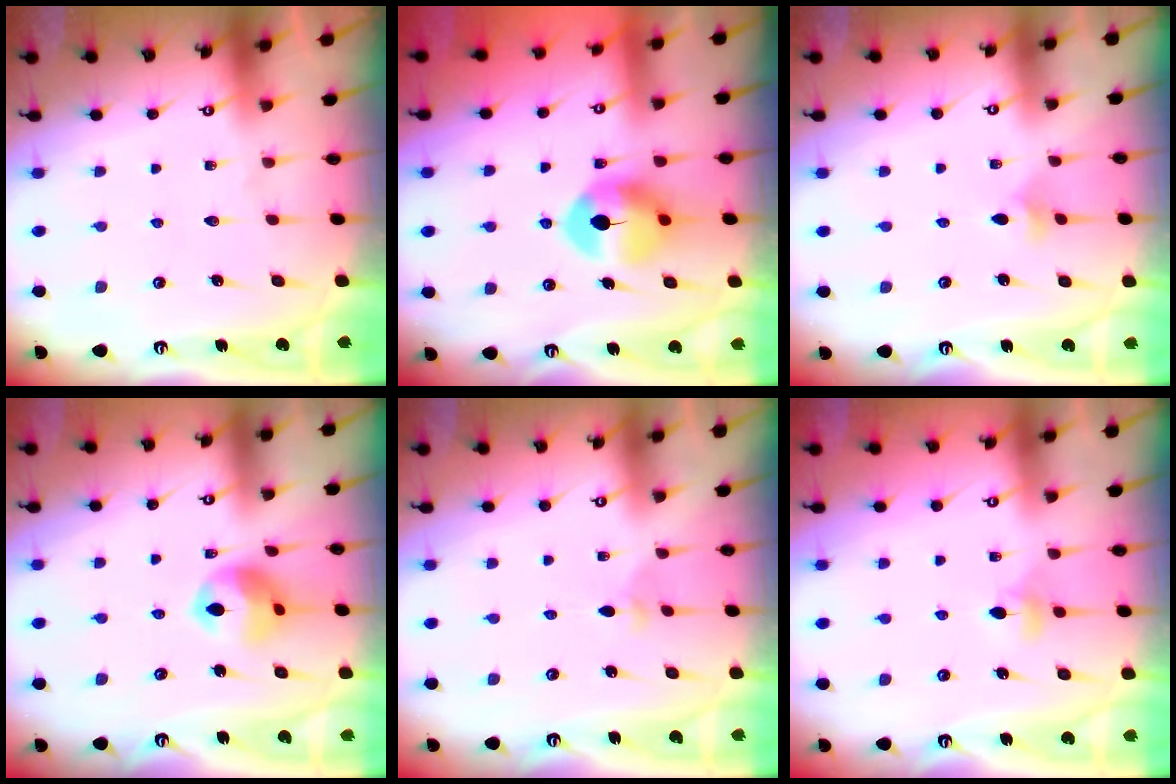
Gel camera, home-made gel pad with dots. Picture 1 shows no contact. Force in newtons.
{"total": 9.7, "press": 9.7, "slide": 0.5}
{"total": 3.3, "press": 3.2, "slide": 0.8}
{"total": 11.1, "press": 11.0, "slide": 1.5}
{"total": 2.9, "press": 2.8, "slide": 0.6}
{"total": 3.7, "press": 3.6, "slide": 0.8}